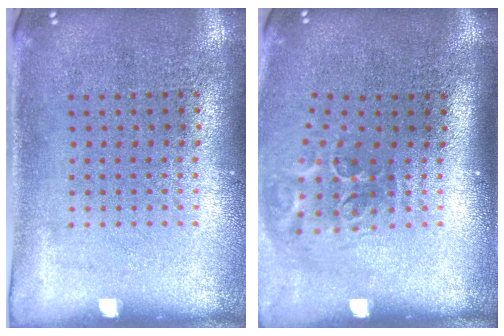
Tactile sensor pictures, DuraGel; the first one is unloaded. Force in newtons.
{"total": 2.0, "press": 1.2, "slide": 1.6}